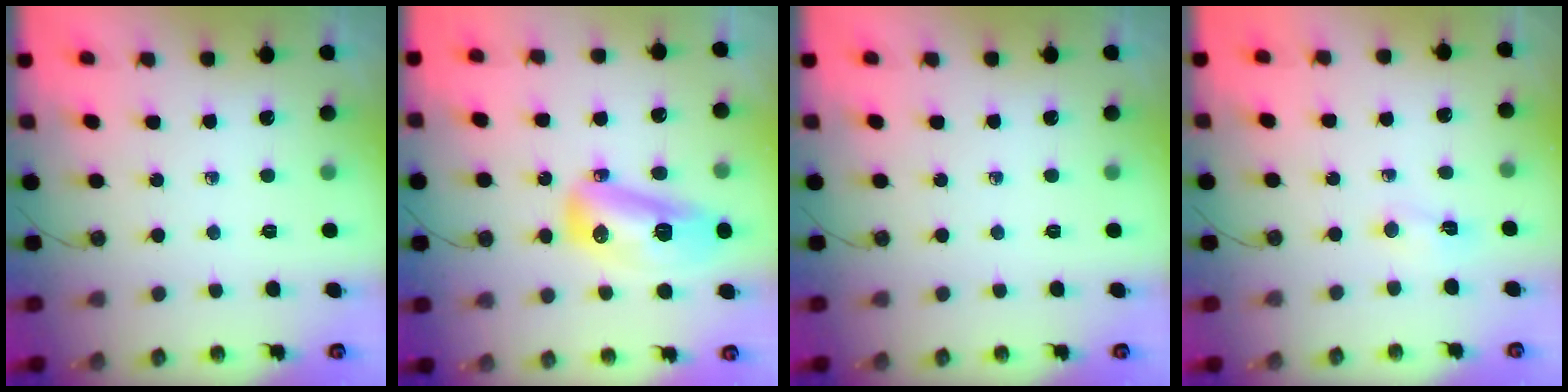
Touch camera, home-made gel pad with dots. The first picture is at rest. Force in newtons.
{"total": 13.9, "press": 13.8, "slide": 1.8}
{"total": 0.0}
{"total": 2.8, "press": 2.7, "slide": 0.7}